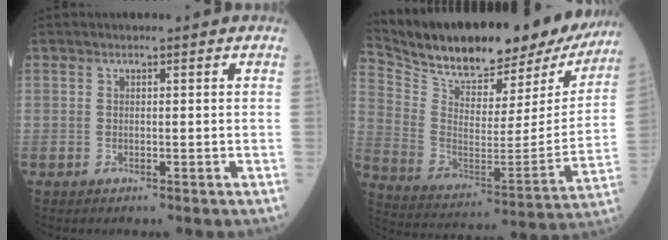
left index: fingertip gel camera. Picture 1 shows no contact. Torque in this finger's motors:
{"motor_torque": [0.36, -0.95, 0.38, 0.16]}